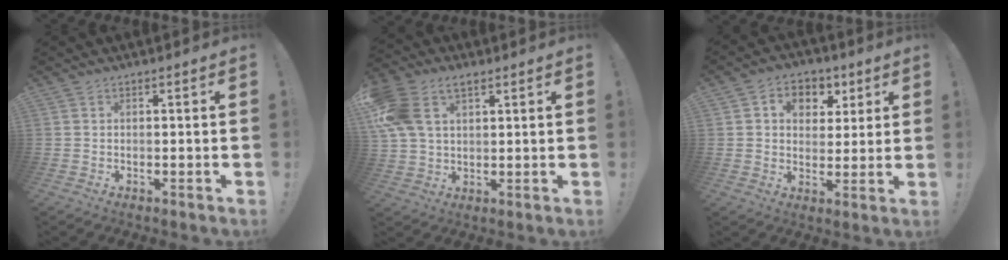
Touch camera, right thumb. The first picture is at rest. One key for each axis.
{"total": 11.3, "fx": 5.2, "fy": 7.2, "fz": 7.1, "tx": -0.130, "ty": -0.011, "tz": 0.103}
{"total": 8.2, "fx": 3.0, "fy": 6.9, "fz": 3.1, "tx": -0.034, "ty": -0.012, "tz": 0.058}